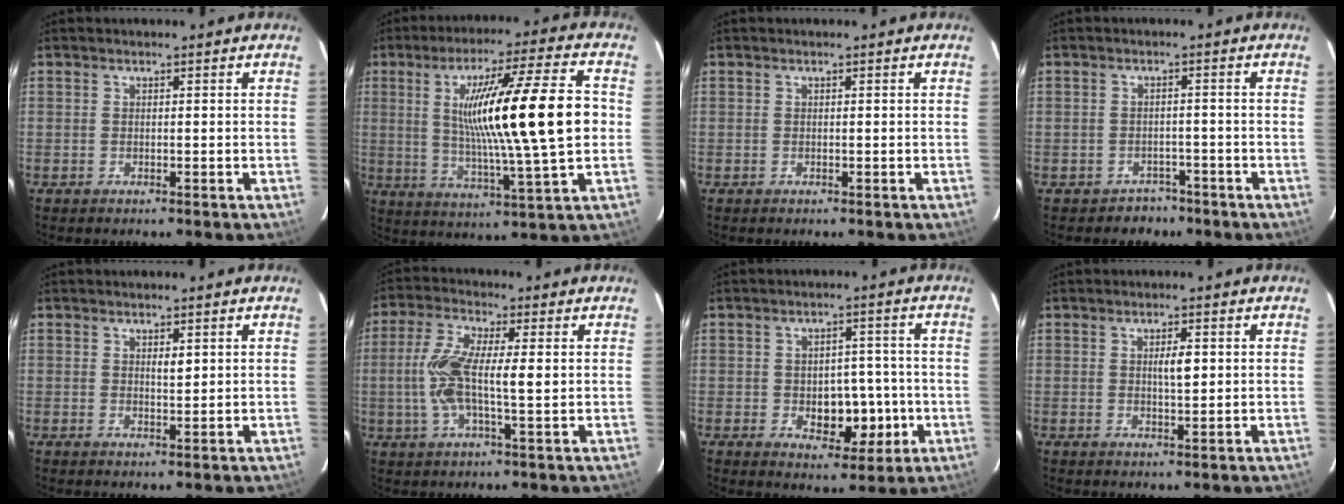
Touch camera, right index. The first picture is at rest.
{"total": 19.4, "force": [1.7, -0.1, 19.4], "torque": [-0.320, 0.004, 0.024]}
{"total": 0.0}
{"total": 3.1, "force": [-2.2, 2.1, -0.4], "torque": [0.002, 0.014, -0.030]}
{"total": 1.5, "force": [0.6, 0.5, 1.3], "torque": [-0.022, -0.002, 0.011]}
{"total": 9.4, "force": [0.4, 2.0, 9.2], "torque": [-0.193, 0.010, 0.004]}
{"total": 7.6, "force": [-1.6, 4.7, 5.8], "torque": [-0.068, 0.012, -0.013]}
{"total": 2.7, "force": [0.5, 0.6, 2.6], "torque": [-0.043, -0.001, 0.008]}